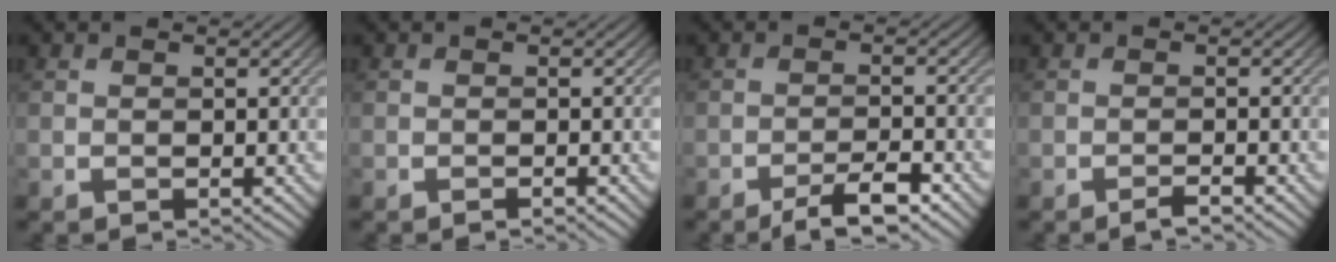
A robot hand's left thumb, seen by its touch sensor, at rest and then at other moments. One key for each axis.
{"total": 0.6, "fx": -0.4, "fy": 0.0, "fz": 0.4, "tx": -0.005, "ty": 0.001, "tz": -0.009}
{"total": 4.6, "fx": -3.3, "fy": 0.8, "fz": 3.1, "tx": -0.049, "ty": 0.009, "tz": -0.056}
{"total": 1.3, "fx": -1.0, "fy": 0.0, "fz": 0.8, "tx": -0.011, "ty": 0.004, "tz": -0.022}